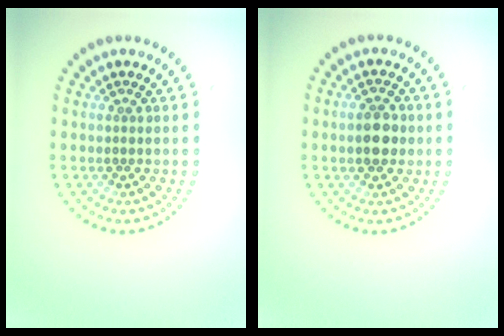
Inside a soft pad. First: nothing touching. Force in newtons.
{"total": 3.1, "press": 3.1, "slide": 0.1}